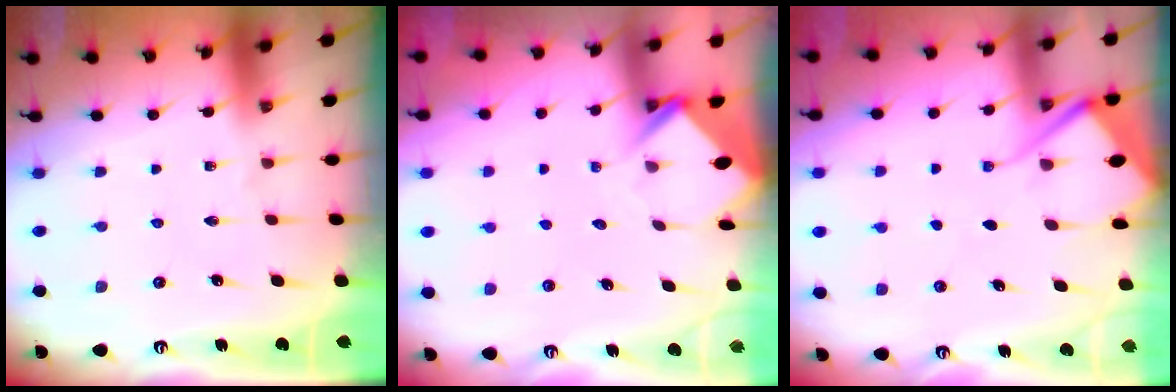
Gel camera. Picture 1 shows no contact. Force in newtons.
{"total": 3.8, "press": 3.8, "slide": 0.2}
{"total": 6.3, "press": 6.3, "slide": 0.8}